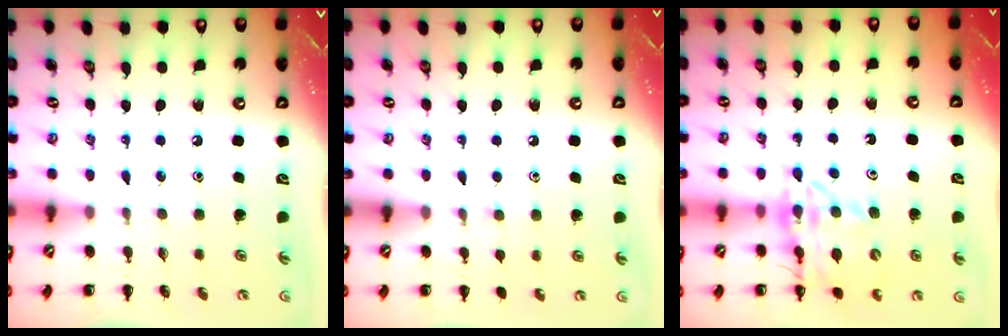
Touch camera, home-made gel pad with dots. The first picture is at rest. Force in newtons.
{"total": 4.8, "press": 4.5, "slide": 1.7}
{"total": 13.6, "press": 13.2, "slide": 3.0}